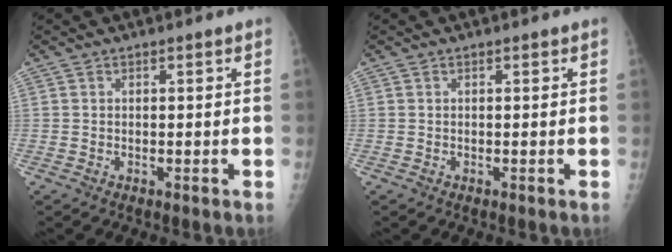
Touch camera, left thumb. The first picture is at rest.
{"total": 0.0}